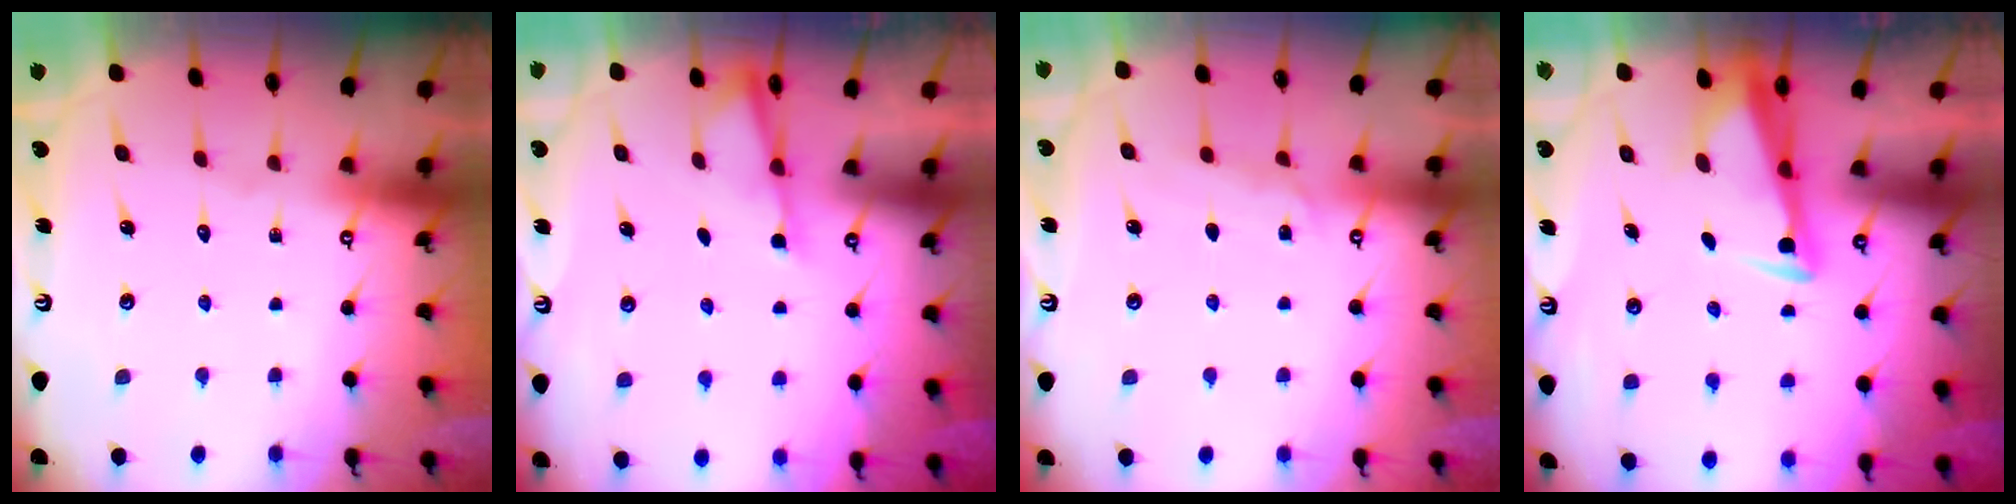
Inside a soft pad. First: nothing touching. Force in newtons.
{"total": 2.2, "press": 2.2, "slide": 0.5}
{"total": 5.7, "press": 5.7, "slide": 0.6}
{"total": 3.6, "press": 3.5, "slide": 0.9}